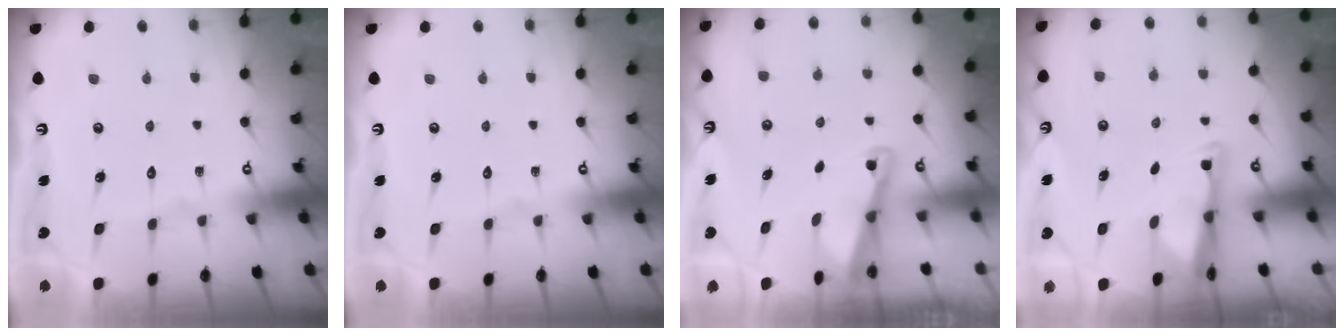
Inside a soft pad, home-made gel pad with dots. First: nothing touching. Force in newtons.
{"total": 0.0}
{"total": 2.1, "press": 2.0, "slide": 0.3}
{"total": 3.0, "press": 2.9, "slide": 0.4}